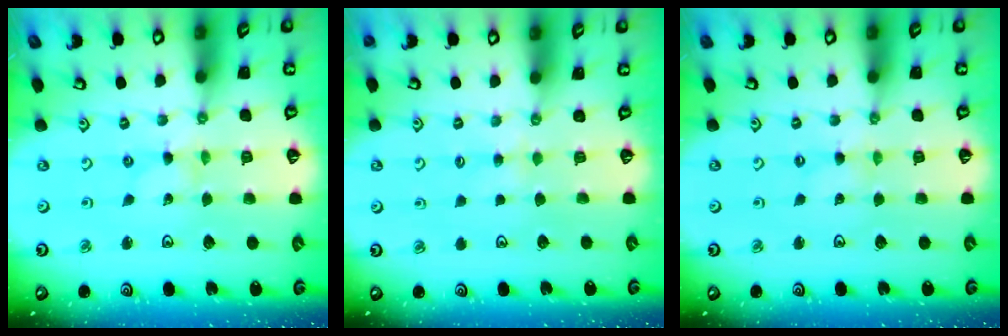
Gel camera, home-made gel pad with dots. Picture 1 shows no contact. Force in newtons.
{"total": 2.1, "press": 2.1, "slide": 0.4}
{"total": 0.7, "press": 0.7, "slide": 0.2}